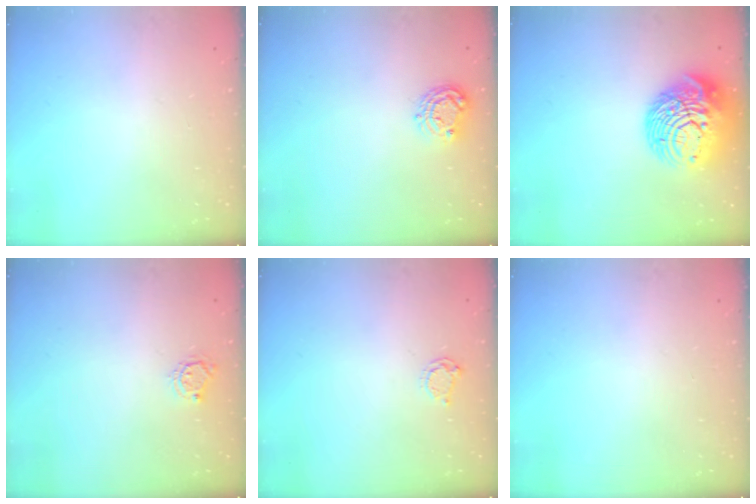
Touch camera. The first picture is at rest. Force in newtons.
{"total": 7.5, "press": 7.5, "slide": 0.5}
{"total": 16.8, "press": 16.7, "slide": 1.8}
{"total": 4.5, "press": 4.5, "slide": 0.4}
{"total": 3.8, "press": 3.8, "slide": 0.4}
{"total": 0.0}